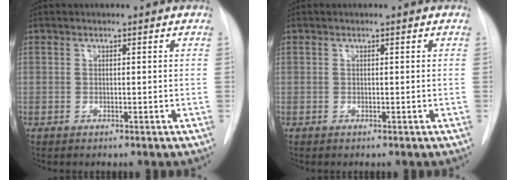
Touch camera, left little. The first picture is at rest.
{"total": 0.0}